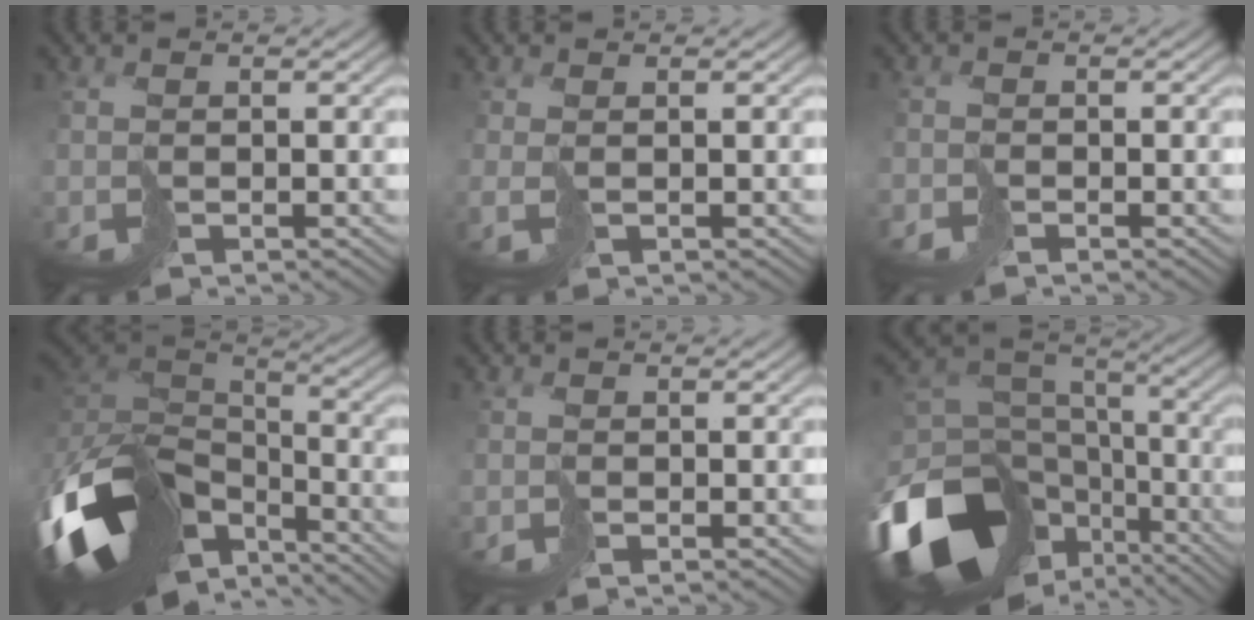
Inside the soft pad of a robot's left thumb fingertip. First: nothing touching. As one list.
[{"total": 1.2, "force": [0.0, 0.3, 1.2], "torque": [-0.027, 0.000, 0.000]}, {"total": 1.2, "force": [-1.1, 0.3, 0.4], "torque": [-0.010, -0.004, -0.026]}, {"total": 15.0, "force": [-7.4, 9.2, 9.2], "torque": [-0.263, -0.019, -0.121]}, {"total": 0.0}, {"total": 18.9, "force": [-8.4, 13.4, 10.4], "torque": [-0.263, -0.043, -0.116]}]